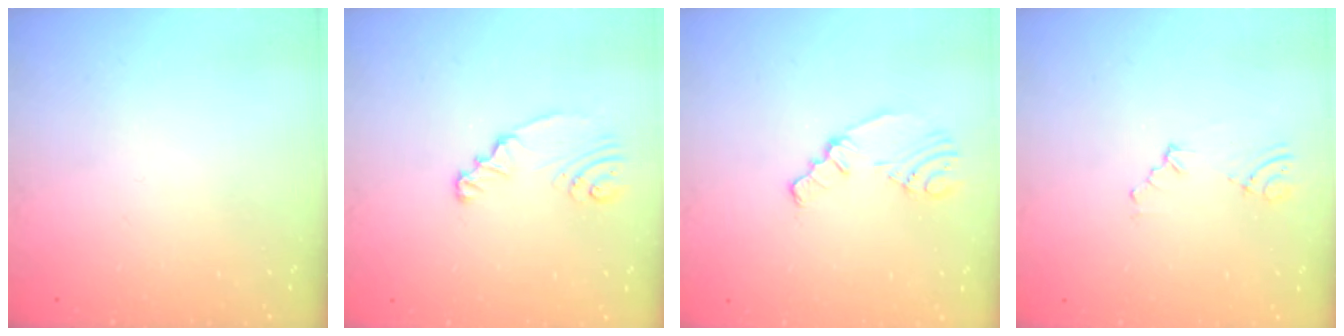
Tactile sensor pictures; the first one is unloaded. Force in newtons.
{"total": 2.3, "press": 2.3, "slide": 0.3}
{"total": 2.1, "press": 1.7, "slide": 1.2}
{"total": 3.0, "press": 2.2, "slide": 2.0}